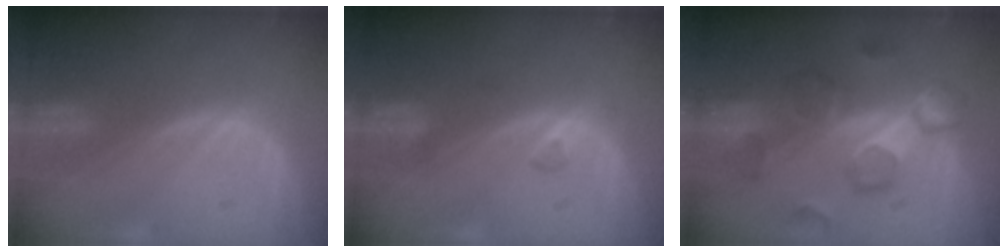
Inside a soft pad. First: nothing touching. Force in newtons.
{"total": 1.5, "press": 1.5, "slide": 0.1}
{"total": 9.0, "press": 8.8, "slide": 1.8}